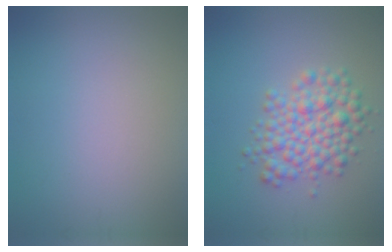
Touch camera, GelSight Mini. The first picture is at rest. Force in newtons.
{"total": 5.0, "press": 4.9, "slide": 0.2}